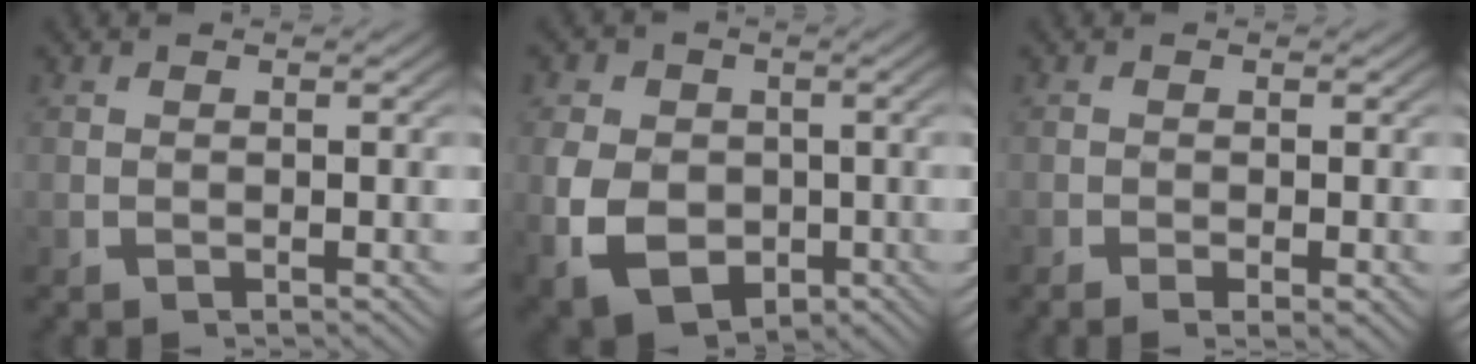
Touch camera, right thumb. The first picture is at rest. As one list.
[{"total": 9.9, "force": [-2.5, 7.7, 5.6], "torque": [-0.132, -0.059, -0.015]}, {"total": 1.2, "force": [-0.6, 0.4, 1.0], "torque": [-0.013, -0.006, -0.010]}]